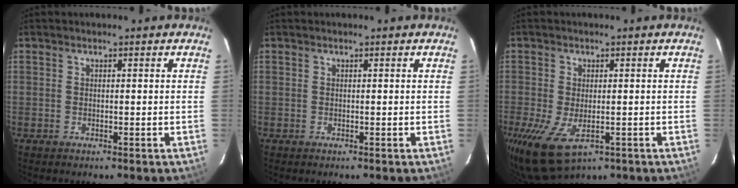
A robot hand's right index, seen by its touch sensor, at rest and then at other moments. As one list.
[{"total": 0.0}, {"total": 8.0, "force": [-3.3, 4.1, 6.0], "torque": [-0.129, -0.029, -0.052]}]